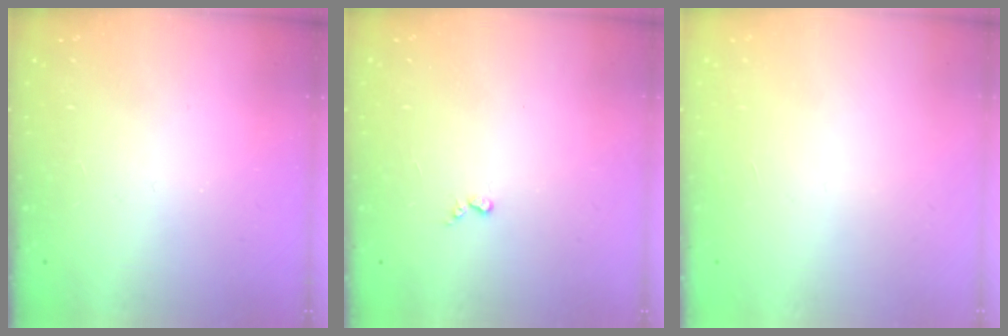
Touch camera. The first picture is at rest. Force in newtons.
{"total": 2.4, "press": 2.4, "slide": 0.4}
{"total": 0.0}